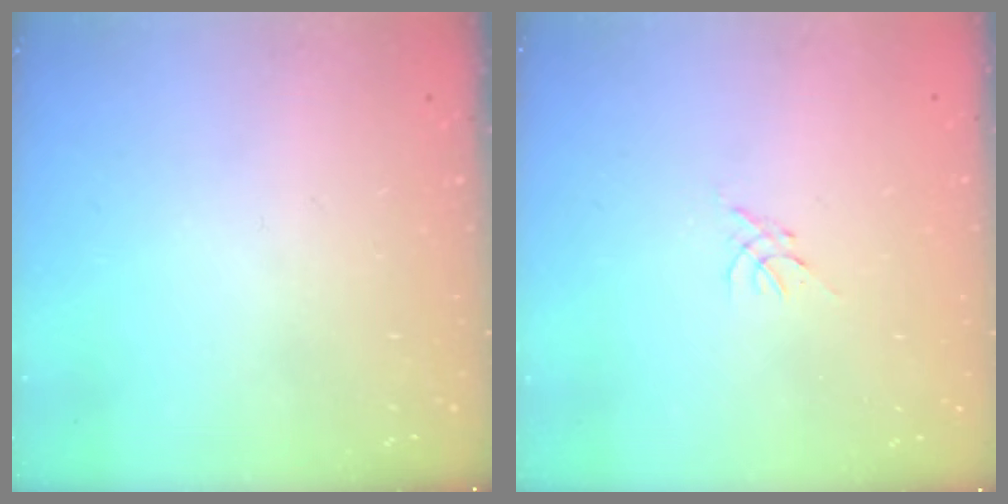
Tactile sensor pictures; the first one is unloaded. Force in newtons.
{"total": 0.5, "press": 0.4, "slide": 0.3}